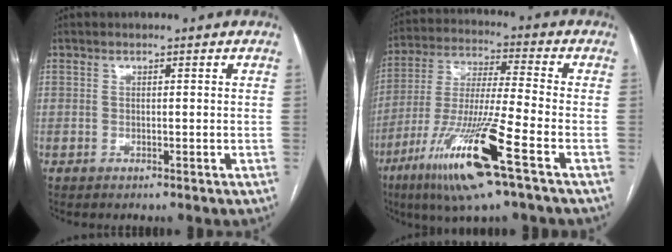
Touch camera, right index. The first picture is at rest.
{"total": 17.0, "force": [-8.4, 0.1, 14.8], "torque": [-0.314, -0.037, -0.158]}